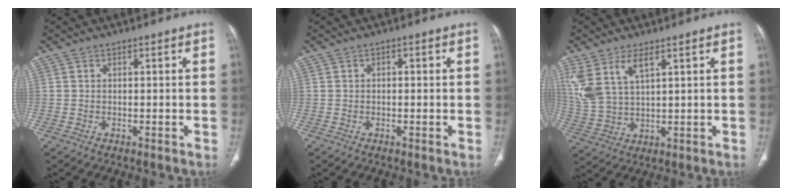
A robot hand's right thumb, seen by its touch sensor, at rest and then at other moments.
{"total": 1.1, "force": [0.2, 0.6, 0.9], "torque": [-0.018, 0.004, 0.003]}
{"total": 9.7, "force": [5.0, 4.3, 7.1], "torque": [-0.163, -0.012, 0.114]}